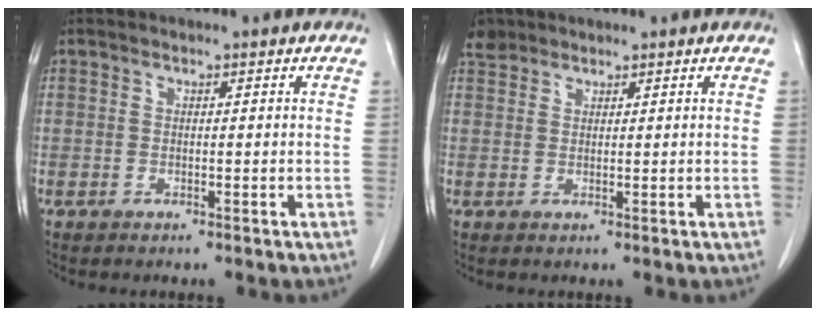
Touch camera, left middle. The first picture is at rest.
{"total": 1.9, "force": [1.7, 0.9, -0.1], "torque": [0.000, 0.006, 0.030]}